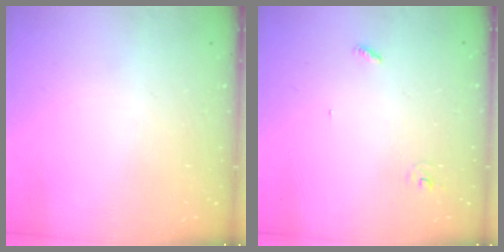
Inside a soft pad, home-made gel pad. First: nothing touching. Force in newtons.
{"total": 2.8, "press": 2.8, "slide": 0.3}